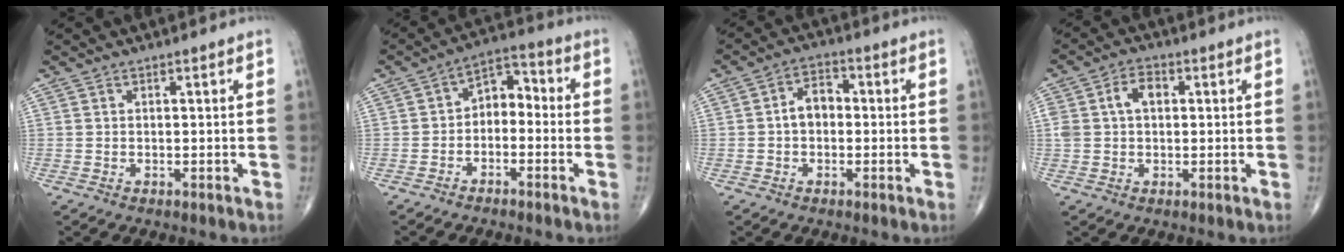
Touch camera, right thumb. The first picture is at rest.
{"total": 6.4, "force": [-1.6, 4.4, 4.4], "torque": [-0.046, 0.044, -0.042]}
{"total": 5.1, "force": [-0.3, 3.5, 3.6], "torque": [-0.048, 0.023, -0.015]}
{"total": 5.9, "force": [1.0, 4.0, 4.2], "torque": [-0.081, 0.023, 0.019]}